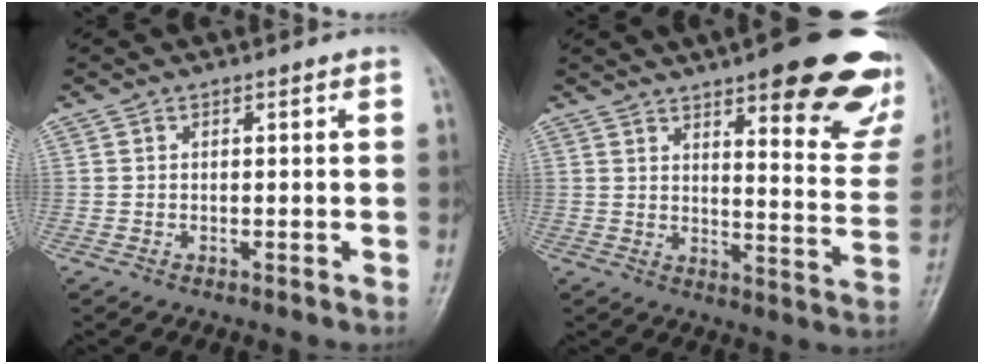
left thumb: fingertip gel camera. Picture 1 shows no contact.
{"total": 23.6, "force": [14.6, 6.6, 17.3], "torque": [-0.181, -0.067, 0.181]}